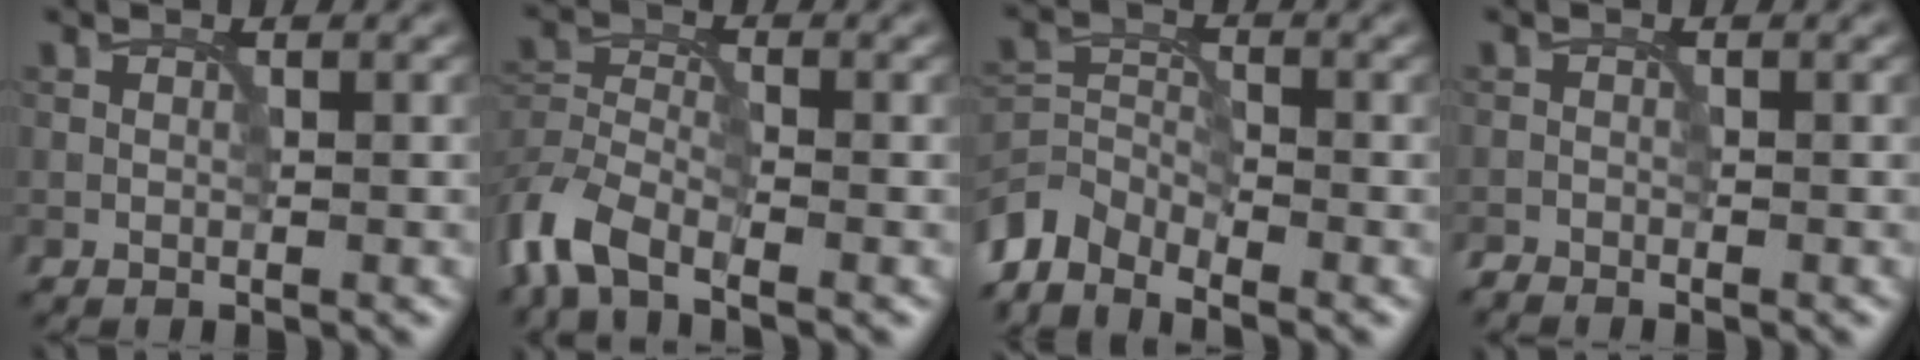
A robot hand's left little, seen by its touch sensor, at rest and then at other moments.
{"total": 5.6, "force": [-4.1, 2.2, 3.2], "torque": [-0.072, -0.006, -0.094]}
{"total": 4.8, "force": [-4.1, 1.9, 1.6], "torque": [-0.034, -0.007, -0.092]}
{"total": 0.9, "force": [-0.7, -0.4, -0.3], "torque": [0.009, -0.001, -0.020]}